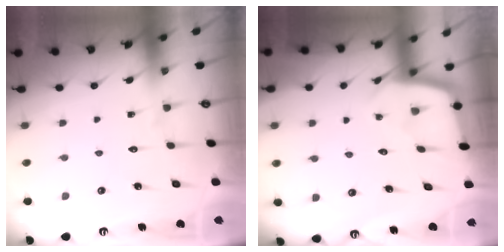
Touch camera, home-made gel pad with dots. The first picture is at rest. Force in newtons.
{"total": 2.4, "press": 2.4, "slide": 0.1}